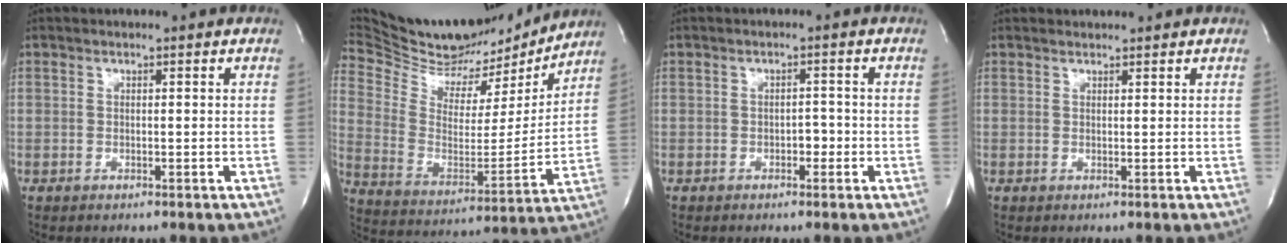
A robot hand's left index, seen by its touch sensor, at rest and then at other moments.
{"total": 25.9, "force": [23.1, 7.3, 9.0], "torque": [-0.176, -0.013, 0.354]}
{"total": 1.5, "force": [-0.6, 0.9, 1.0], "torque": [-0.014, 0.005, -0.011]}
{"total": 1.2, "force": [1.2, 0.1, 0.0], "torque": [-0.006, 0.010, 0.022]}